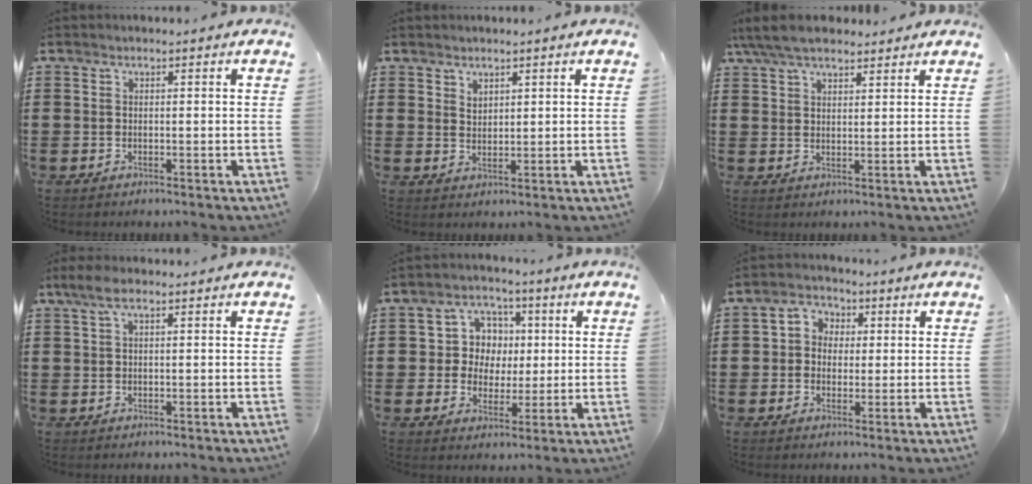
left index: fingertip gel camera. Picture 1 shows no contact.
{"total": 1.9, "force": [1.6, 0.9, 0.3], "torque": [-0.009, 0.002, 0.031]}
{"total": 6.6, "force": [5.5, 1.9, 3.1], "torque": [-0.075, -0.004, 0.103]}
{"total": 3.0, "force": [1.2, 1.0, 2.6], "torque": [-0.059, 0.004, 0.017]}
{"total": 6.4, "force": [0.9, 6.1, 1.8], "torque": [-0.057, 0.015, 0.014]}
{"total": 3.4, "force": [0.1, 3.3, 0.5], "torque": [-0.028, 0.013, -0.006]}